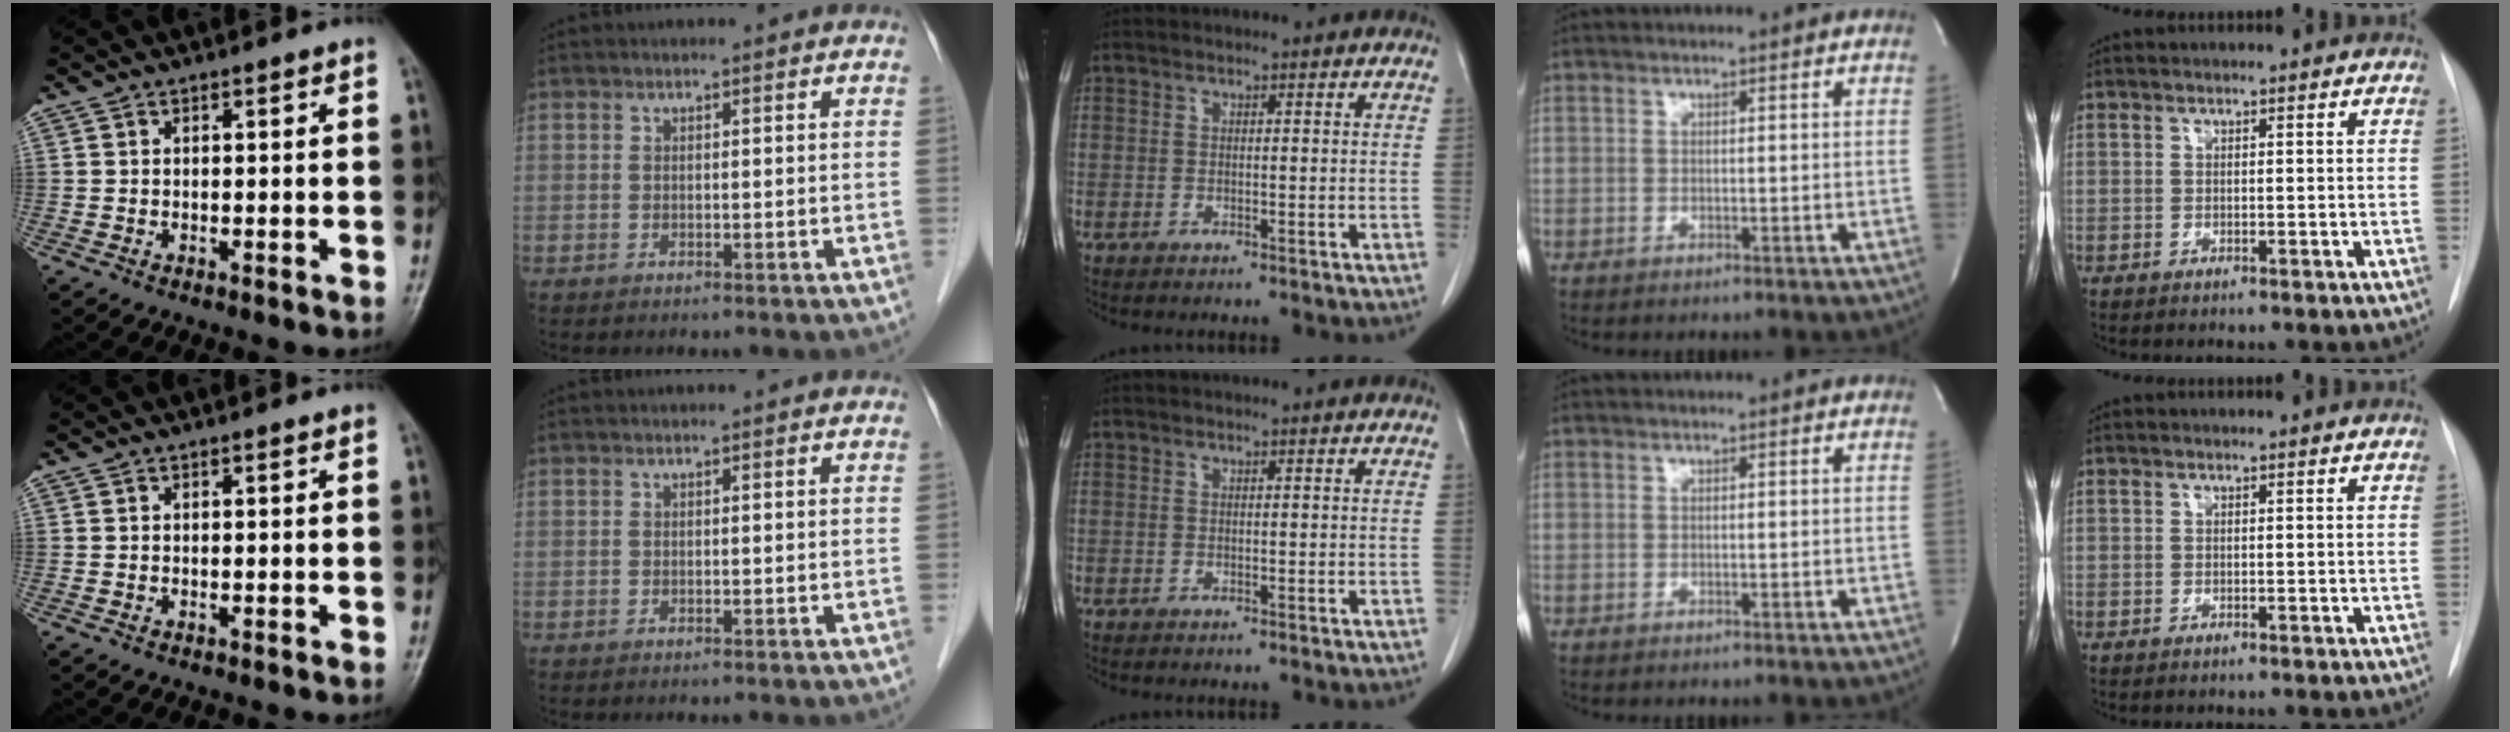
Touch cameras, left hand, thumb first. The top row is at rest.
{}